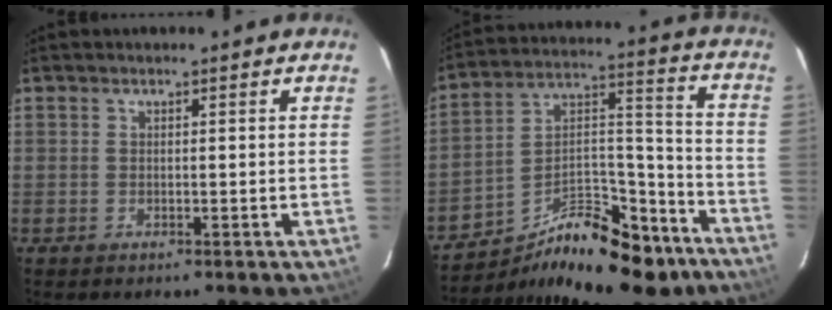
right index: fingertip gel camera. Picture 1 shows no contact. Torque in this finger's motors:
{"motor_torque": [1.23, -0.91, 0.38, 0.04]}